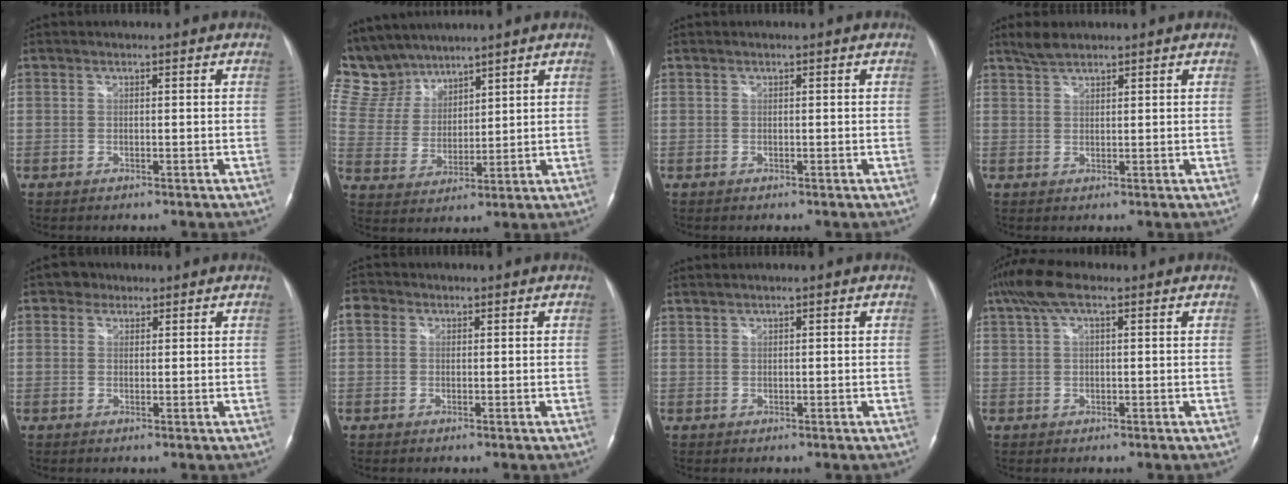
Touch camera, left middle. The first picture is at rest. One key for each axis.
{"total": 11.7, "fx": 10.6, "fy": 4.7, "fz": 1.7, "tx": -0.053, "ty": 0.018, "tz": 0.228}
{"total": 0.0}
{"total": 2.7, "fx": 2.4, "fy": 0.6, "fz": 1.0, "tx": -0.029, "ty": 0.008, "tz": 0.048}
{"total": 2.0, "fx": 1.3, "fy": 1.5, "fz": 0.1, "tx": -0.004, "ty": 0.005, "tz": 0.015}
{"total": 2.2, "fx": 0.8, "fy": 1.8, "fz": 0.9, "tx": -0.020, "ty": 0.014, "tz": 0.013}
{"total": 0.9, "fx": 0.8, "fy": -0.1, "fz": 0.1, "tx": -0.005, "ty": 0.005, "tz": 0.023}
{"total": 6.1, "fx": 3.6, "fy": 1.7, "fz": 4.6, "tx": -0.109, "ty": 0.035, "tz": 0.066}